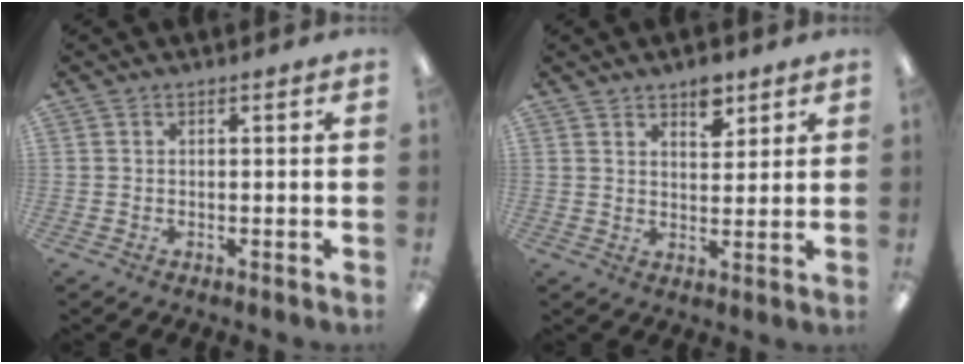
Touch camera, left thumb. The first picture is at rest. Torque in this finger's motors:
{"motor_torque": [0.03, 0.09, -0.30, -0.19, 0.05]}